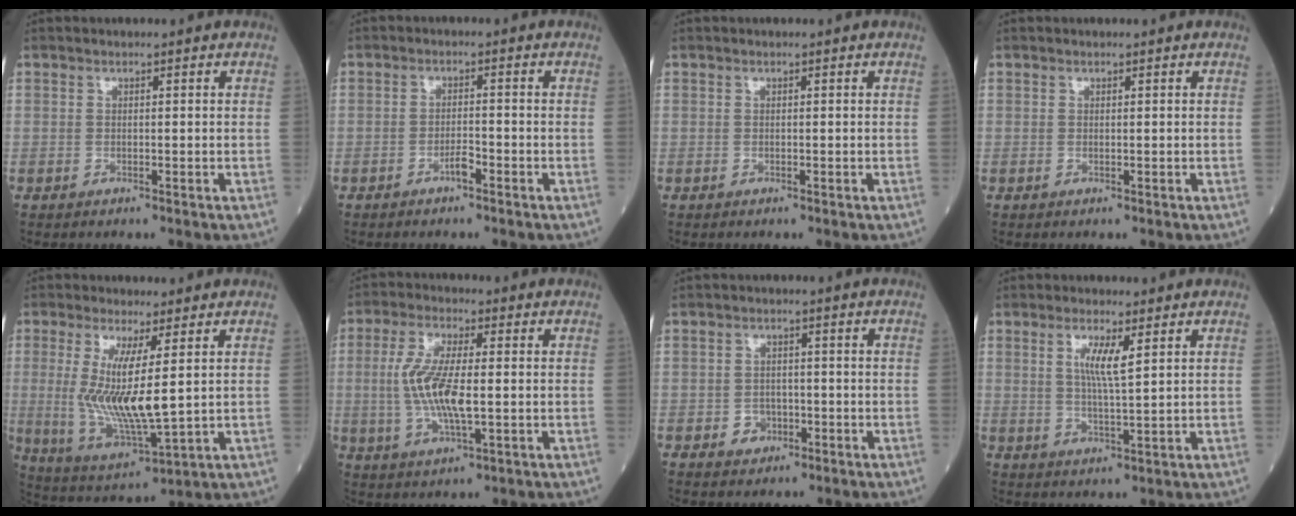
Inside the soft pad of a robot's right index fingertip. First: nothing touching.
{"total": 2.0, "force": [-1.4, 0.4, 1.3], "torque": [-0.021, 0.002, -0.025]}
{"total": 0.0}
{"total": 0.0}
{"total": 11.1, "force": [1.5, 1.4, 10.9], "torque": [-0.225, -0.025, 0.033]}
{"total": 9.3, "force": [-0.3, 2.3, 9.0], "torque": [-0.193, -0.002, -0.005]}
{"total": 2.9, "force": [-1.2, 2.4, 1.1], "torque": [-0.013, 0.008, -0.012]}
{"total": 4.5, "force": [1.7, 0.2, 4.2], "torque": [-0.083, -0.003, 0.031]}